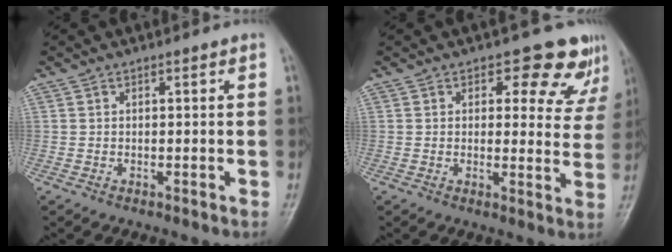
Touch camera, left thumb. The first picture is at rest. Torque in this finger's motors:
{"motor_torque": [0.27, 0.28, 0.05, 0.01, 0.07]}